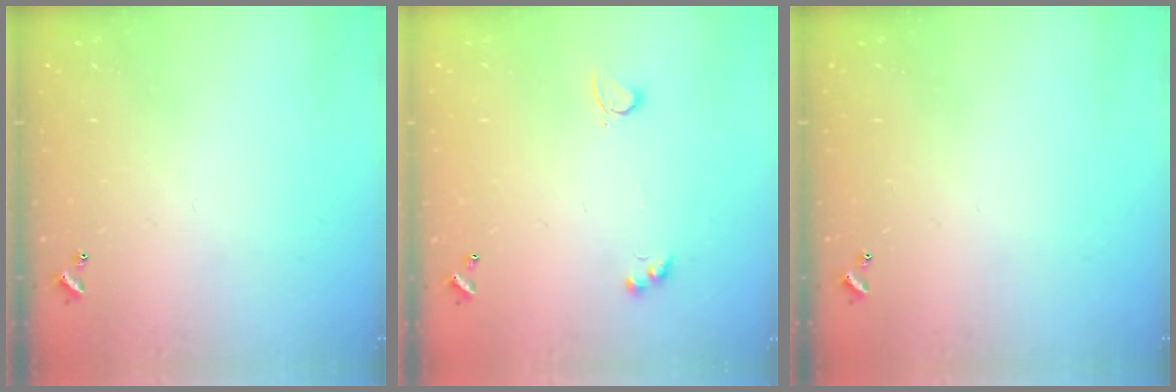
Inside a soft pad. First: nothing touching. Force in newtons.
{"total": 2.9, "press": 2.6, "slide": 1.3}
{"total": 0.0}